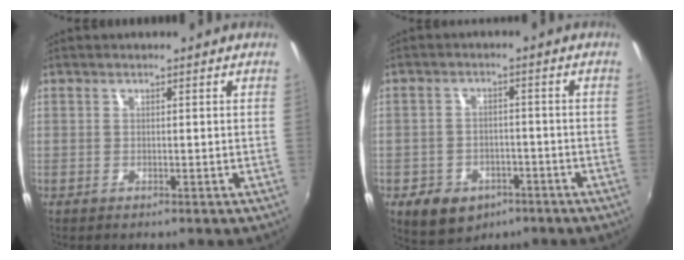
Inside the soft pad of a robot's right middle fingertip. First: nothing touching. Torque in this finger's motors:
{"motor_torque": [0.15, -0.47, 0.06, 0.03]}